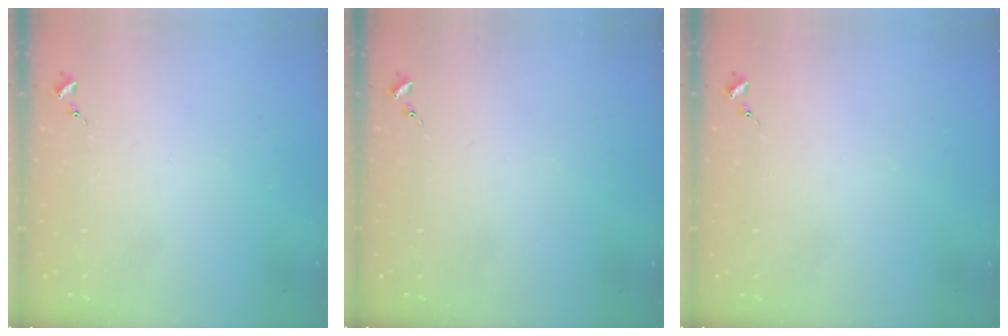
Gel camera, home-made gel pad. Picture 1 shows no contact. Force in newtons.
{"total": 0.0}
{"total": 0.0}